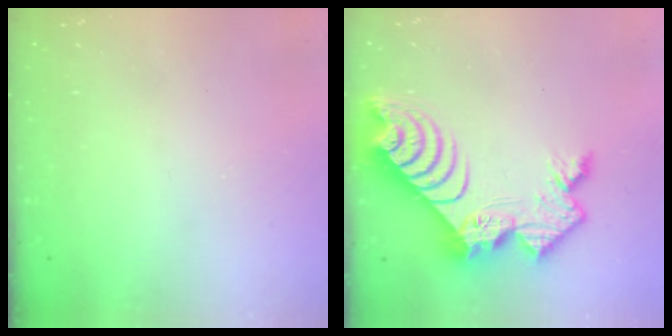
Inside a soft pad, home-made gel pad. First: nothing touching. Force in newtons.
{"total": 13.4, "press": 13.4, "slide": 1.2}